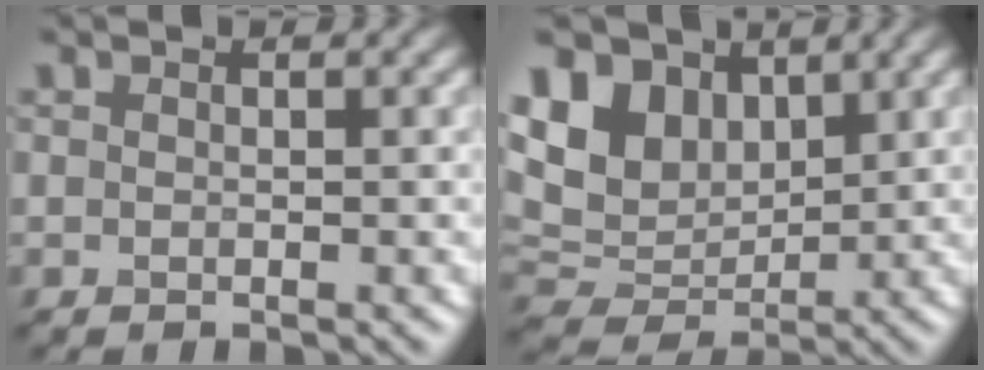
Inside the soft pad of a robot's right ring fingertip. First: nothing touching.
{"total": 8.5, "force": [3.7, 5.9, 4.8], "torque": [-0.116, 0.013, 0.061]}